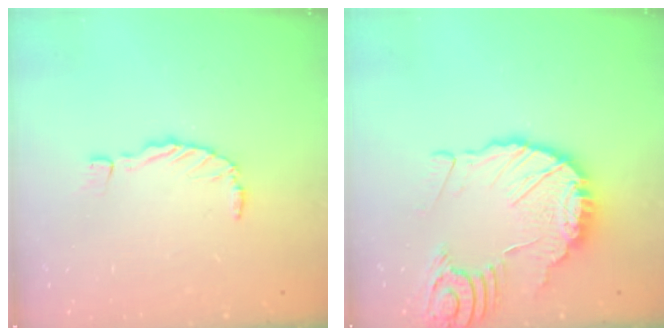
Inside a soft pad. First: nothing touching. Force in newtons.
{"total": 14.9, "press": 14.8, "slide": 1.8}